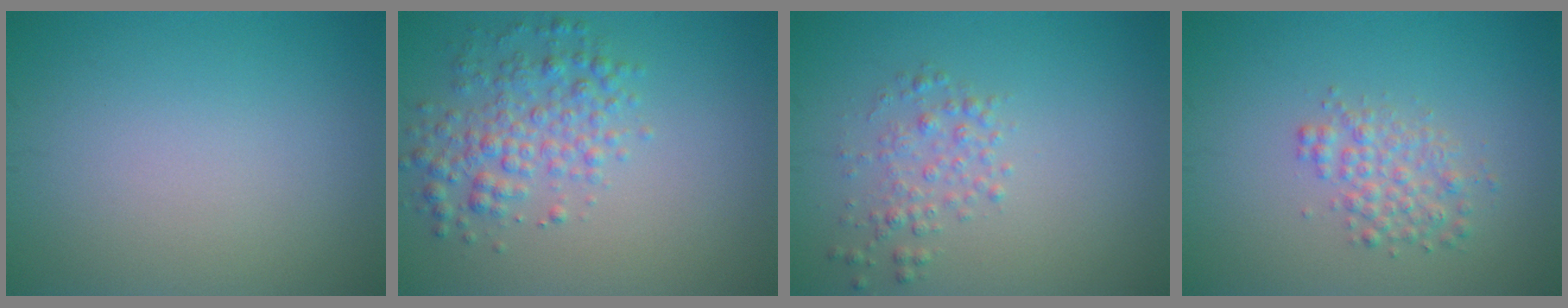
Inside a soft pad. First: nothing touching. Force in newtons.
{"total": 3.7, "press": 3.7, "slide": 0.1}
{"total": 1.9, "press": 1.9, "slide": 0.0}
{"total": 2.5, "press": 2.5, "slide": 0.1}